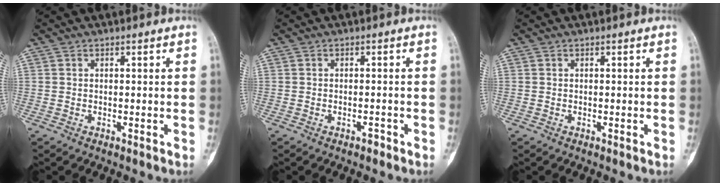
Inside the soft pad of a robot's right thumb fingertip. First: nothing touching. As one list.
[{"total": 1.1, "force": [-0.8, 0.4, 0.5], "torque": [-0.010, 0.004, -0.013]}, {"total": 0.0}]